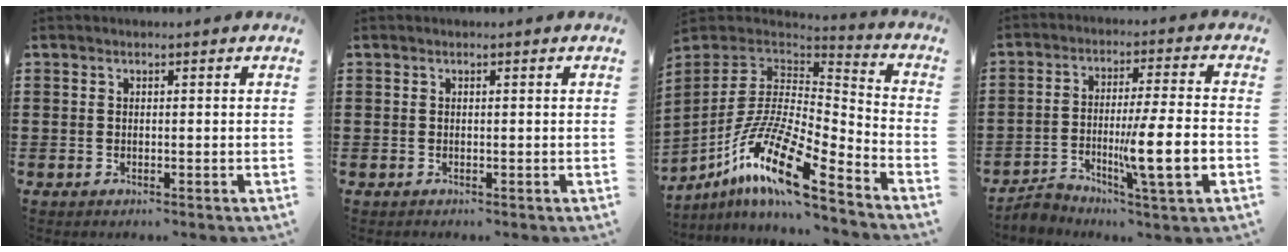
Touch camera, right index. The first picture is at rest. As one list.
[{"total": 0.0}, {"total": 16.7, "force": [-10.5, 3.8, 12.4], "torque": [-0.251, 0.013, -0.198]}, {"total": 9.0, "force": [-3.6, 0.8, 8.2], "torque": [-0.142, 0.000, -0.064]}]